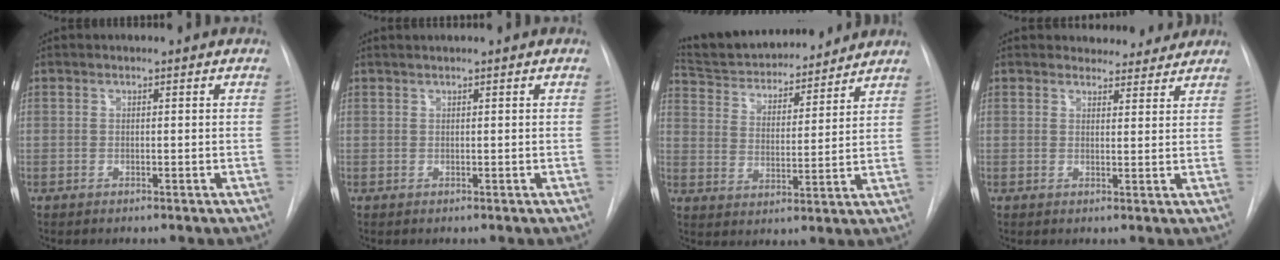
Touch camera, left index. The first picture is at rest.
{"total": 1.1, "force": [1.0, -0.3, 0.4], "torque": [-0.008, 0.009, 0.023]}
{"total": 17.6, "force": [16.2, 4.1, 5.3], "torque": [-0.093, 0.012, 0.258]}
{"total": 5.8, "force": [5.4, 2.0, 0.3], "torque": [0.006, -0.002, 0.060]}